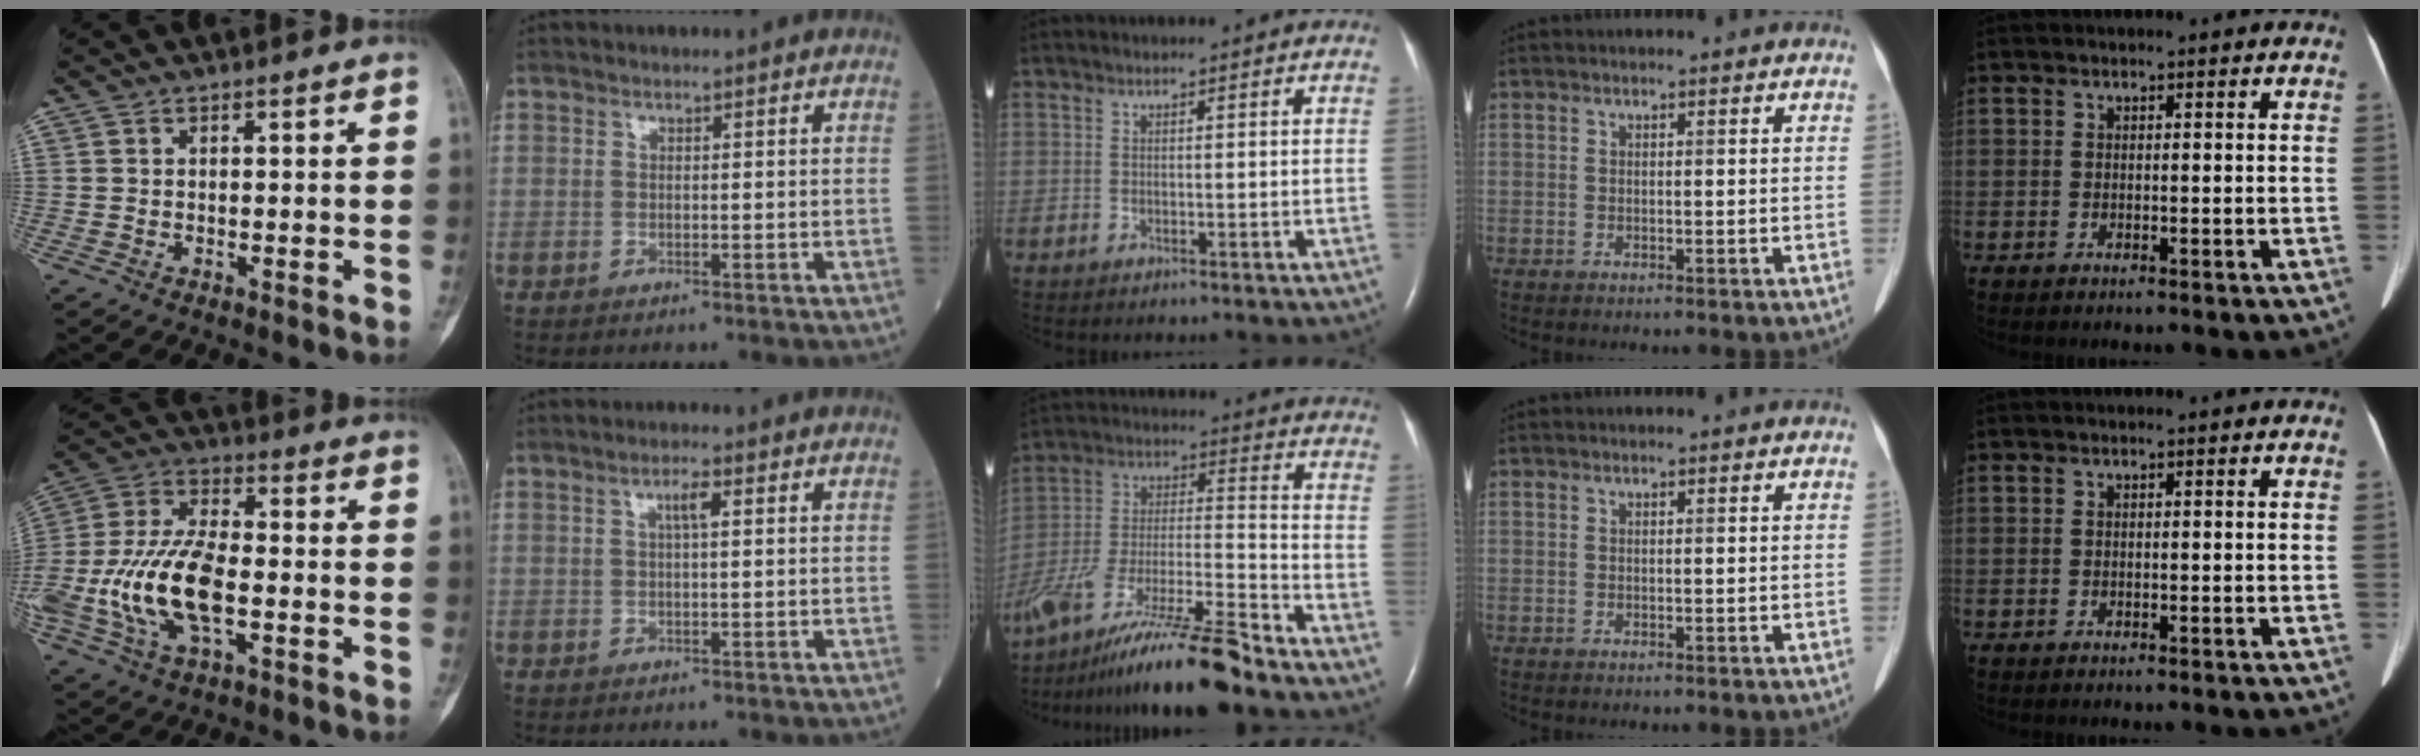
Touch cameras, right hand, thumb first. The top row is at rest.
{"thumb": {"total": 19.6, "force": [-4.3, 9.7, 16.5], "torque": [-0.359, 0.019, -0.077]}, "index": {"total": 2.4, "force": [0.8, 0.3, 2.2], "torque": [-0.041, 0.004, 0.012]}, "middle": {"total": 18.7, "force": [-15.1, 0.6, 11.2], "torque": [-0.229, -0.020, -0.274]}}